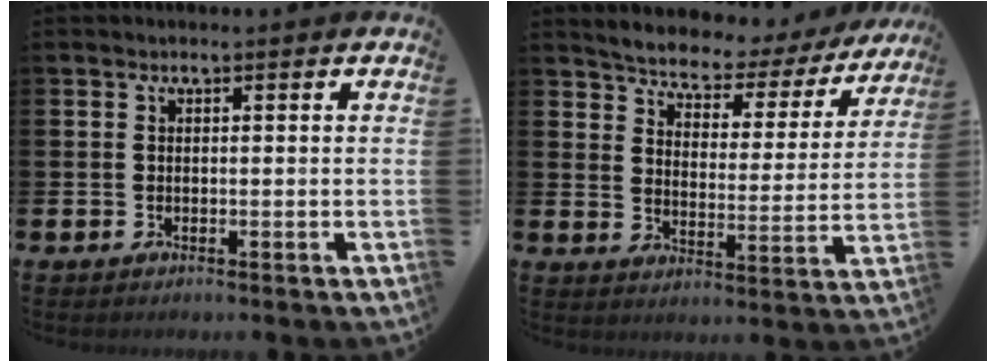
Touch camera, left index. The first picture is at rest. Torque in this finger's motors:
{"motor_torque": [1.13, -1.00, 0.52, 0.04]}